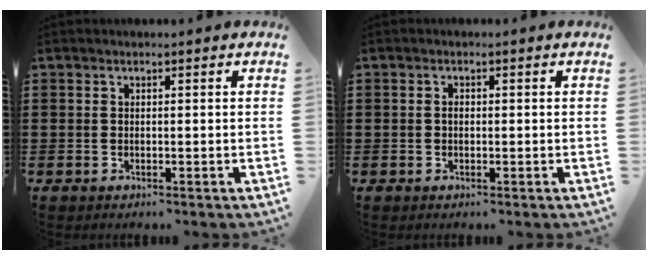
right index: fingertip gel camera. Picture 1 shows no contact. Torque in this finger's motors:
{"motor_torque": [0.45, 0.37, 0.11, 0.04]}